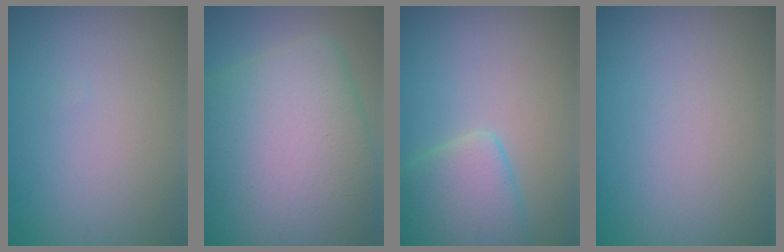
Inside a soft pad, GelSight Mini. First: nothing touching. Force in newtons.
{"total": 13.7, "press": 13.7, "slide": 0.5}
{"total": 5.2, "press": 5.2, "slide": 0.3}
{"total": 0.0}